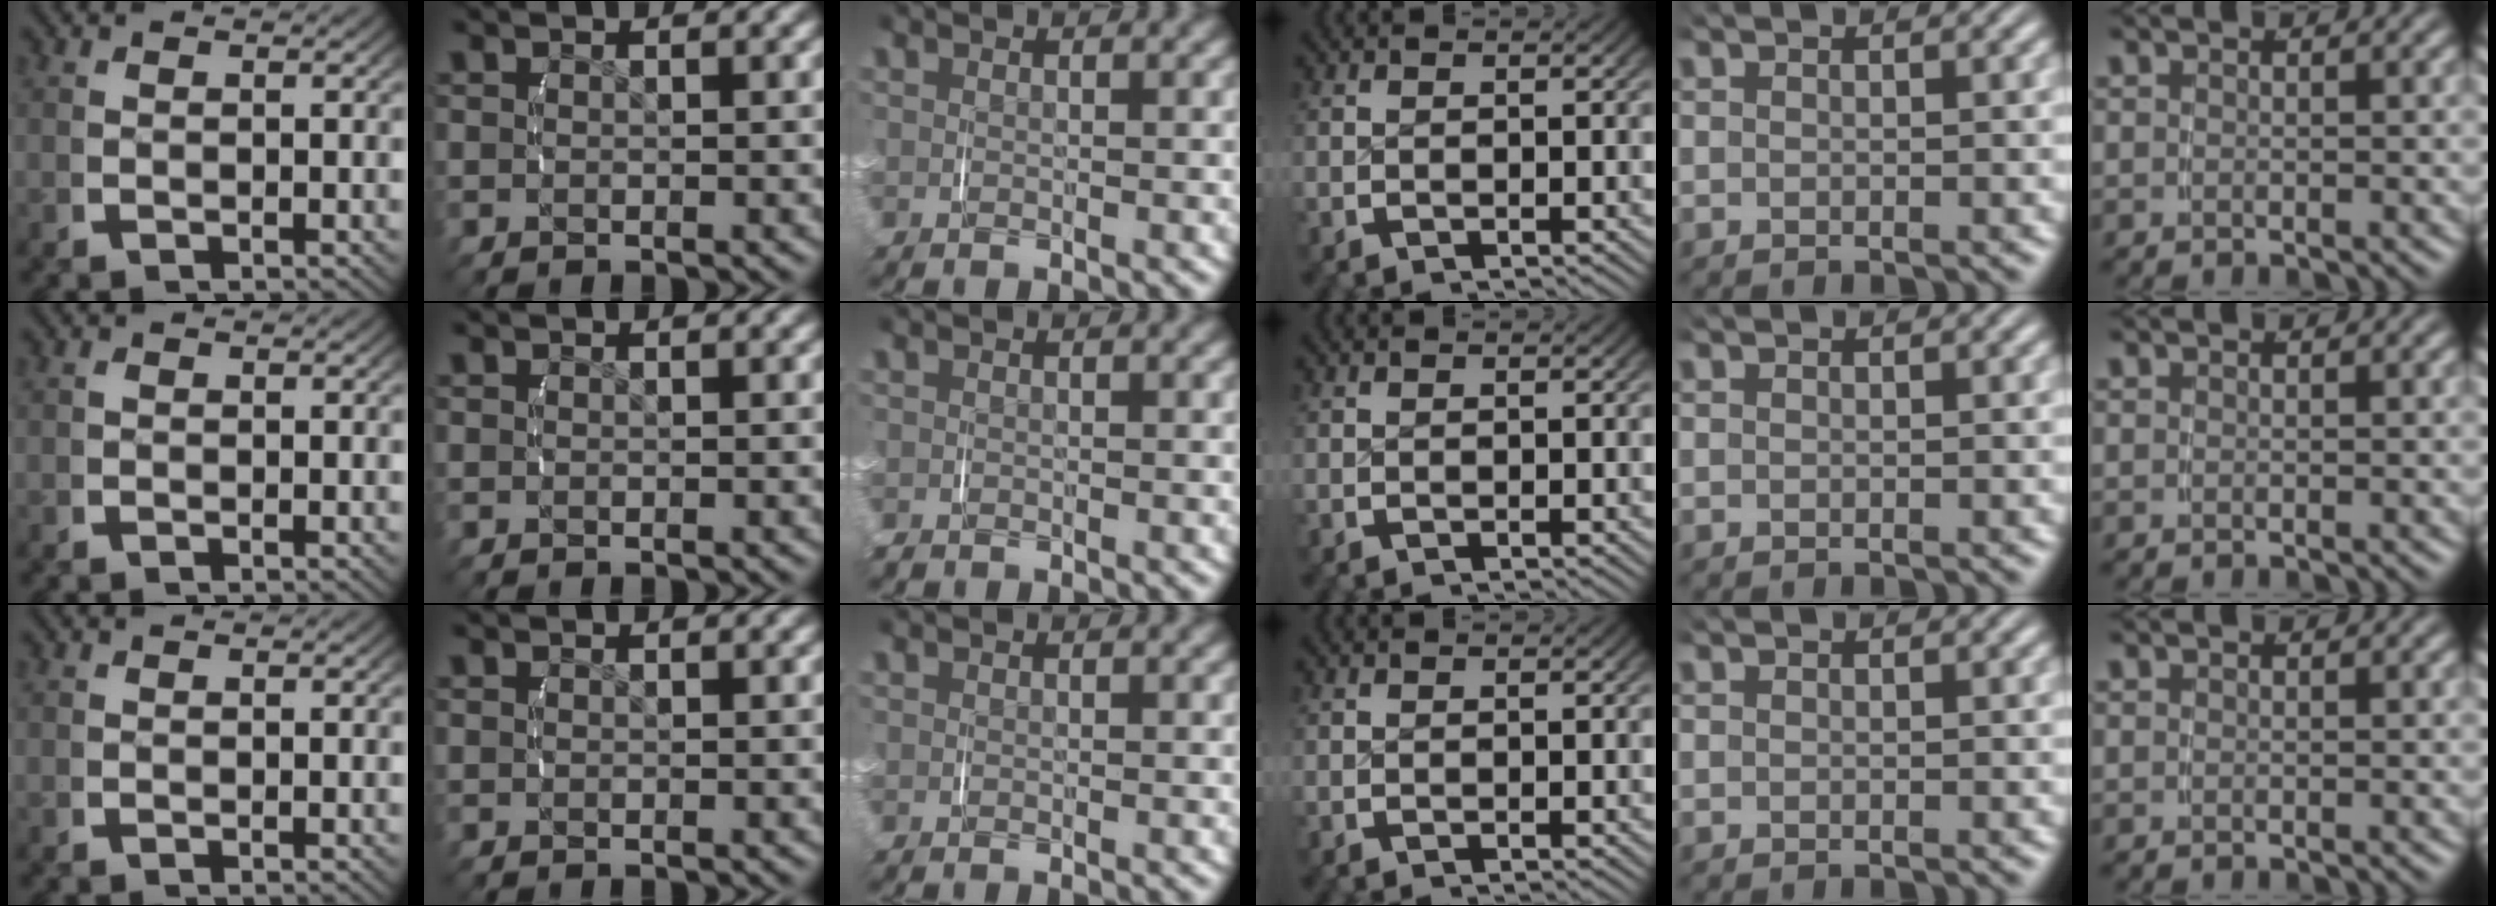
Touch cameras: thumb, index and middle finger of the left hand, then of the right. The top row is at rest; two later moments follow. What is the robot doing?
{"motion": "lift_and_place", "object": "small bumper sticker"}